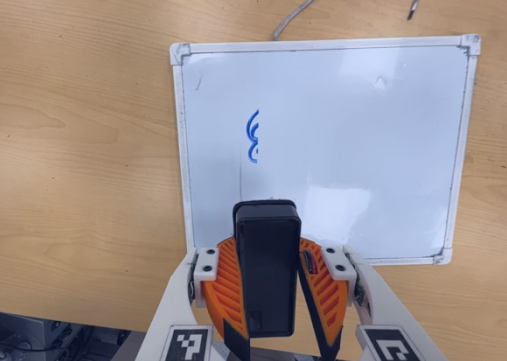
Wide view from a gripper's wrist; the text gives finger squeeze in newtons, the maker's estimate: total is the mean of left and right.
{"total": 10.4, "left": 10.2, "right": 10.6}